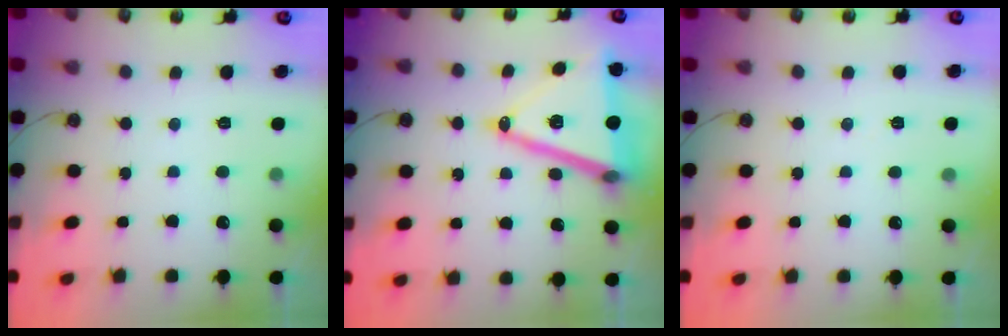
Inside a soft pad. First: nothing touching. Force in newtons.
{"total": 19.9, "press": 19.5, "slide": 3.8}
{"total": 3.9, "press": 1.8, "slide": 3.5}